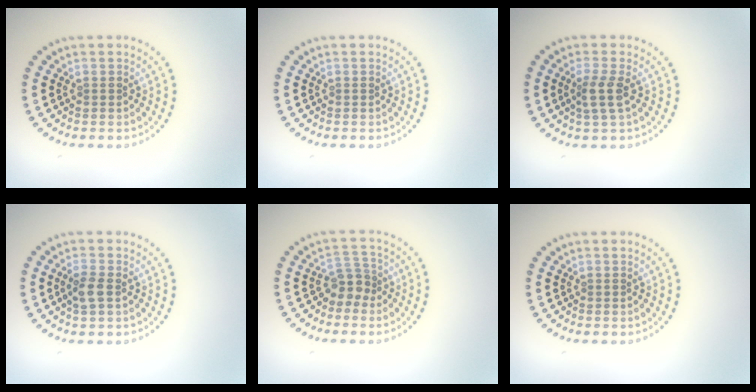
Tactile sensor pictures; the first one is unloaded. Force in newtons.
{"total": 0.0}
{"total": 2.1, "press": 1.8, "slide": 1.1}
{"total": 1.9, "press": 1.8, "slide": 0.6}
{"total": 2.2, "press": 1.7, "slide": 1.5}
{"total": 0.0}